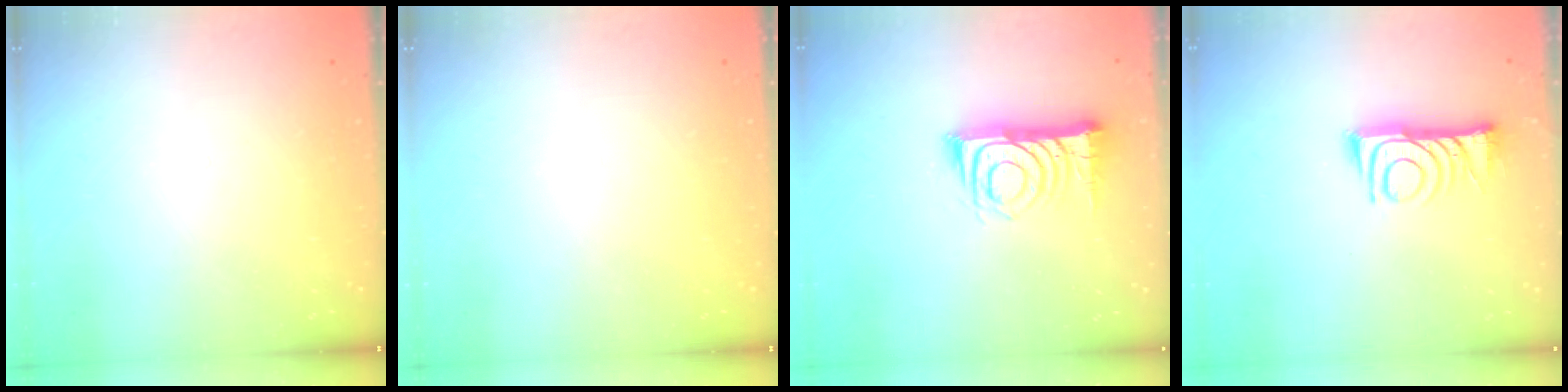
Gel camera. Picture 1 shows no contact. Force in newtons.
{"total": 0.0}
{"total": 12.7, "press": 12.6, "slide": 0.9}
{"total": 10.3, "press": 10.3, "slide": 0.6}